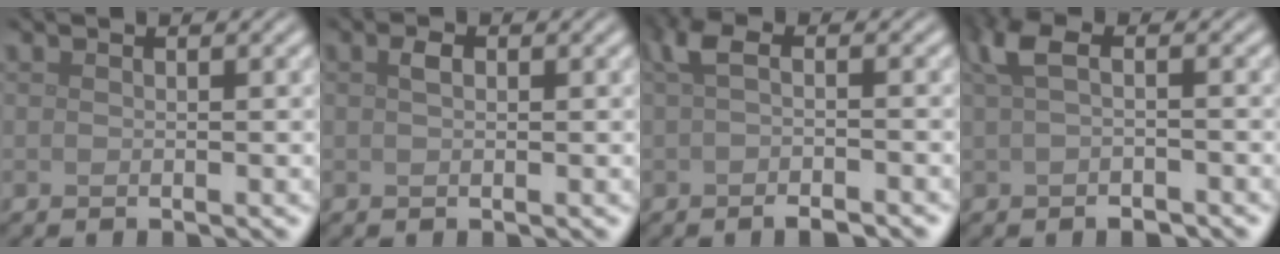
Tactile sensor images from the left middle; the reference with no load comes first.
{"total": 1.0, "force": [0.3, 0.5, 0.8], "torque": [-0.015, 0.002, 0.003]}
{"total": 3.6, "force": [-0.8, 1.1, 3.4], "torque": [-0.062, -0.005, -0.012]}
{"total": 3.4, "force": [0.0, 1.4, 3.1], "torque": [-0.062, 0.003, -0.002]}